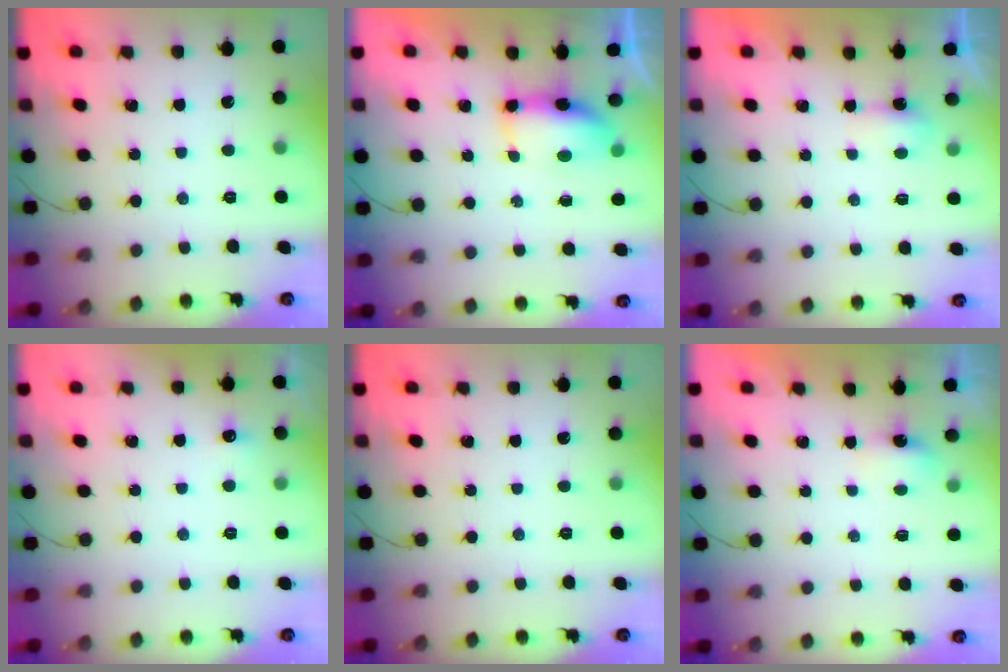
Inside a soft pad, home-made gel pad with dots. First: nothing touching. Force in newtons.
{"total": 7.4, "press": 7.0, "slide": 2.3}
{"total": 3.8, "press": 3.5, "slide": 1.5}
{"total": 3.7, "press": 3.6, "slide": 1.1}
{"total": 0.0}
{"total": 3.3, "press": 3.1, "slide": 1.1}